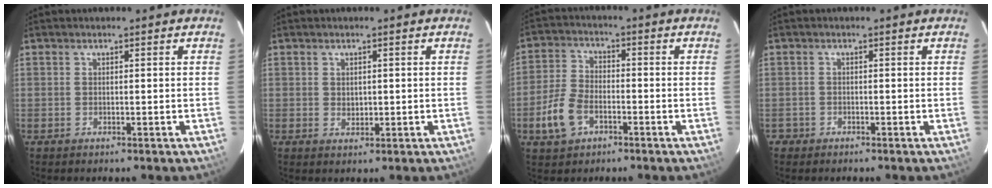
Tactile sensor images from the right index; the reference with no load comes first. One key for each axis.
{"total": 1.7, "fx": 0.3, "fy": 1.4, "fz": 0.9, "tx": -0.011, "ty": 0.001, "tz": 0.008}
{"total": 8.2, "fx": -3.7, "fy": 5.1, "fz": 5.3, "tx": -0.125, "ty": 0.006, "tz": -0.067}
{"total": 1.6, "fx": -0.9, "fy": 1.3, "fz": 0.0, "tx": -0.005, "ty": 0.006, "tz": -0.015}